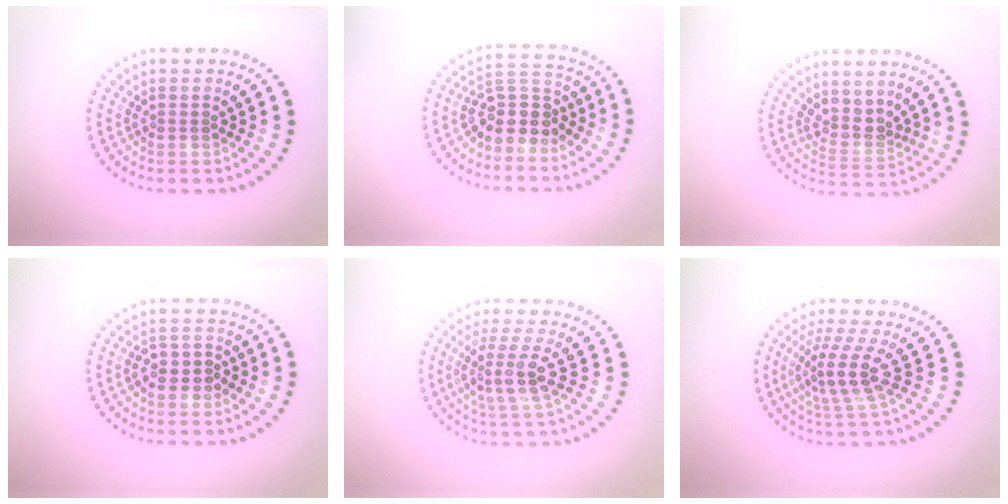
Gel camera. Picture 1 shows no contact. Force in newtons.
{"total": 3.9, "press": 3.4, "slide": 1.8}
{"total": 2.6, "press": 2.0, "slide": 1.7}
{"total": 2.3, "press": 2.1, "slide": 0.9}
{"total": 3.7, "press": 2.8, "slide": 2.5}
{"total": 3.7, "press": 2.7, "slide": 2.6}